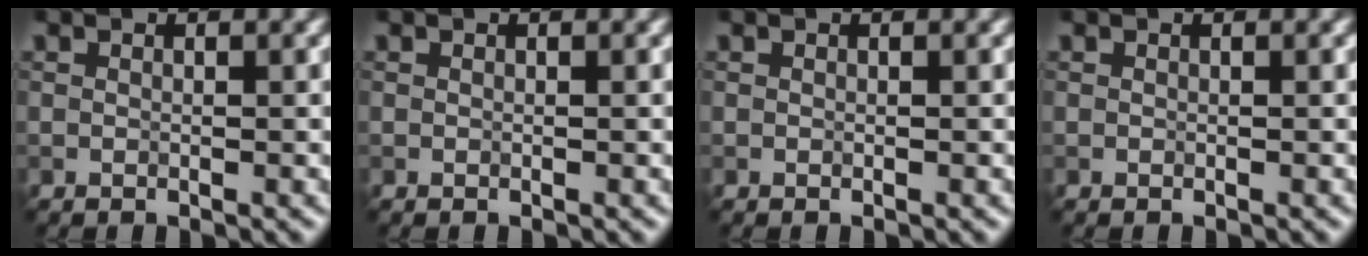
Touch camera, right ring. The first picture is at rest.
{"total": 0.0}
{"total": 0.0}
{"total": 0.0}